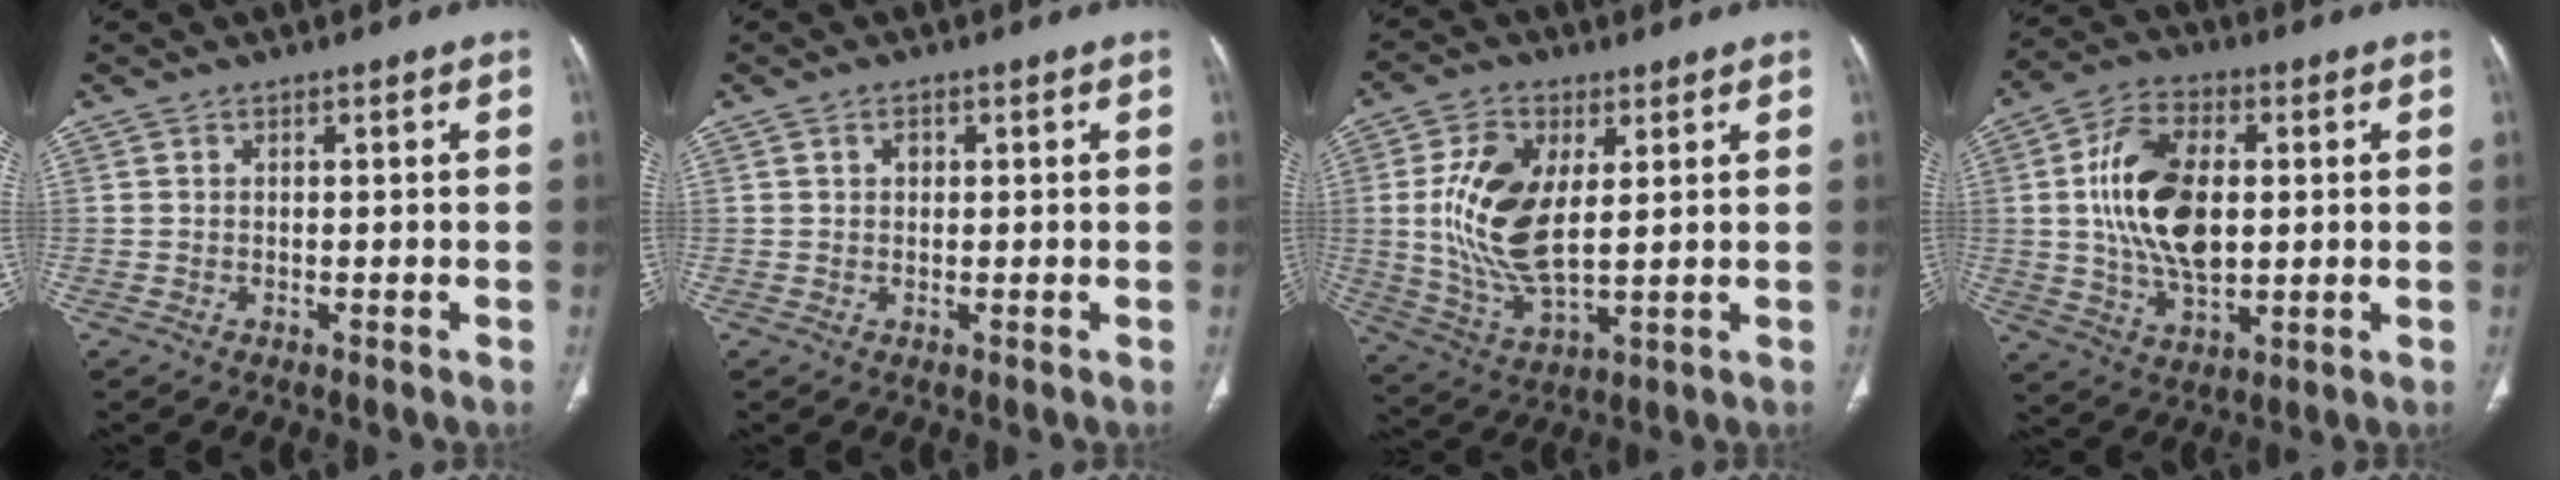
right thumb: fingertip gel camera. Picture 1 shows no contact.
{"total": 1.2, "force": [0.4, 0.9, 0.7], "torque": [-0.008, 0.001, 0.006]}
{"total": 14.7, "force": [2.5, 7.5, 12.4], "torque": [-0.241, -0.014, 0.056]}
{"total": 16.0, "force": [1.7, 9.3, 12.9], "torque": [-0.227, 0.004, 0.033]}